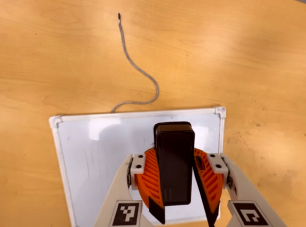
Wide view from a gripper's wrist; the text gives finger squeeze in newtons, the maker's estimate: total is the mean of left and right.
{"total": 9.9, "left": 9.6, "right": 10.1}